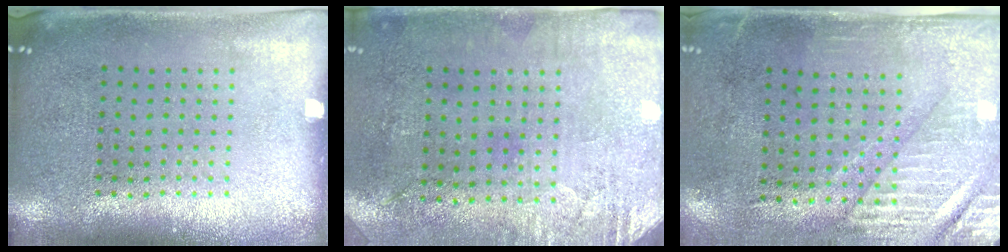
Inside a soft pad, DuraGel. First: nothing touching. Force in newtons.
{"total": 2.8, "press": 2.4, "slide": 1.6}
{"total": 2.9, "press": 2.5, "slide": 1.5}